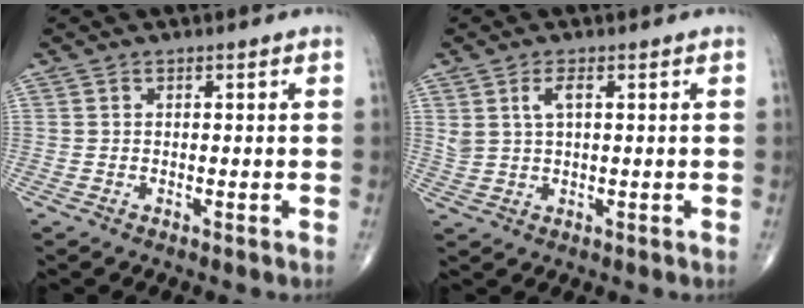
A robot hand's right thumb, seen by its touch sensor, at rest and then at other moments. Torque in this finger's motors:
{"motor_torque": [-0.02, 0.08, 0.36, 0.27, 0.11]}